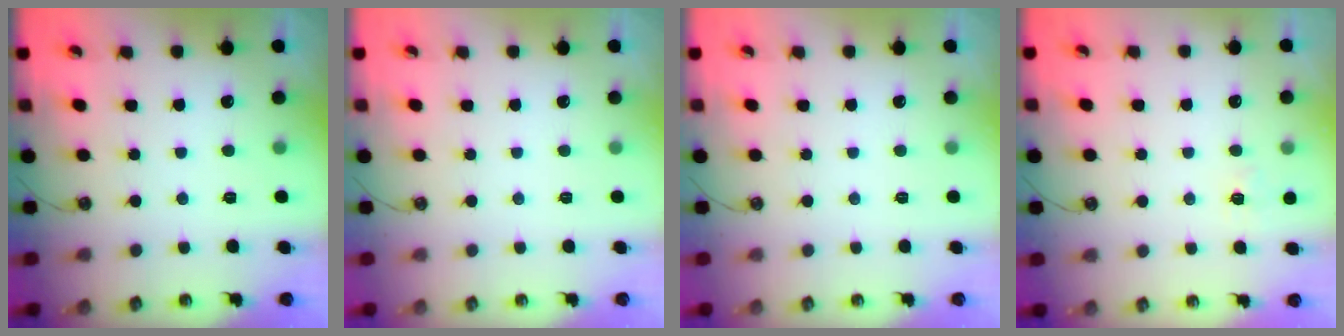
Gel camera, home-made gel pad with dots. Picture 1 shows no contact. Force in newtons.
{"total": 0.0}
{"total": 0.0}
{"total": 5.2, "press": 5.1, "slide": 0.5}